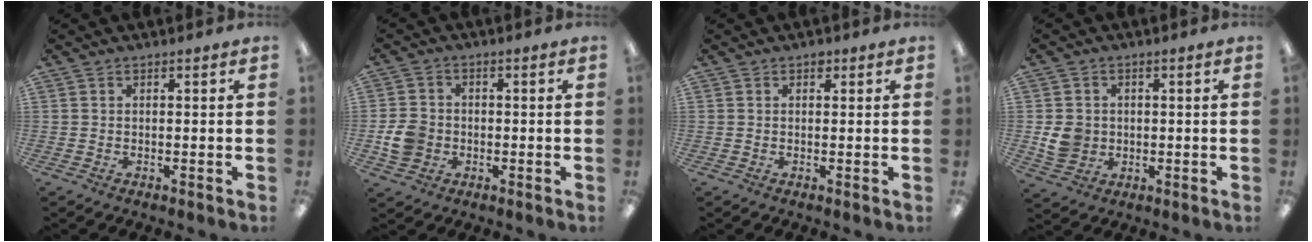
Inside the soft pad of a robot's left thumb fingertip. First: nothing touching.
{"total": 6.2, "force": [-1.4, 5.3, 3.0], "torque": [-0.061, 0.007, -0.026]}
{"total": 1.1, "force": [0.6, 0.7, 0.5], "torque": [-0.003, 0.000, 0.009]}
{"total": 5.9, "force": [-0.3, 5.4, 2.5], "torque": [-0.039, 0.007, -0.002]}